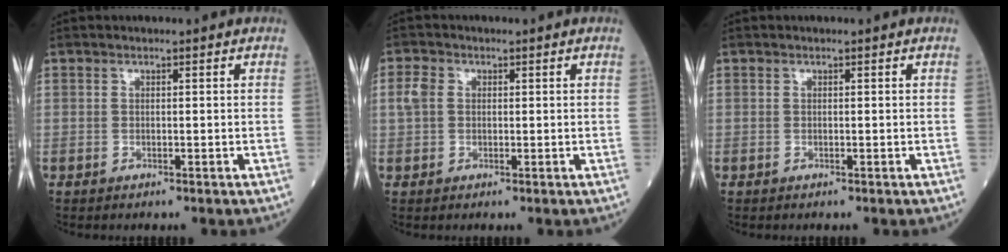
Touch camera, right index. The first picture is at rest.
{"total": 2.5, "force": [0.4, 2.1, 1.4], "torque": [-0.045, 0.011, 0.004]}
{"total": 0.0}